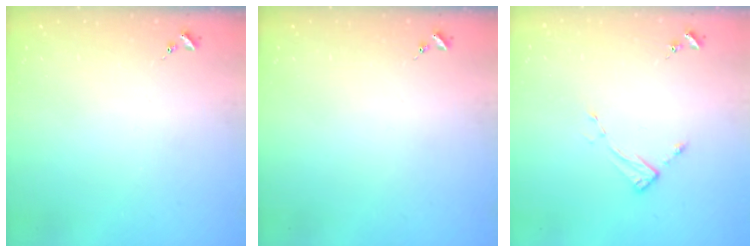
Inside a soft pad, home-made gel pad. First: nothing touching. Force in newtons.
{"total": 0.0}
{"total": 3.9, "press": 3.9, "slide": 0.2}